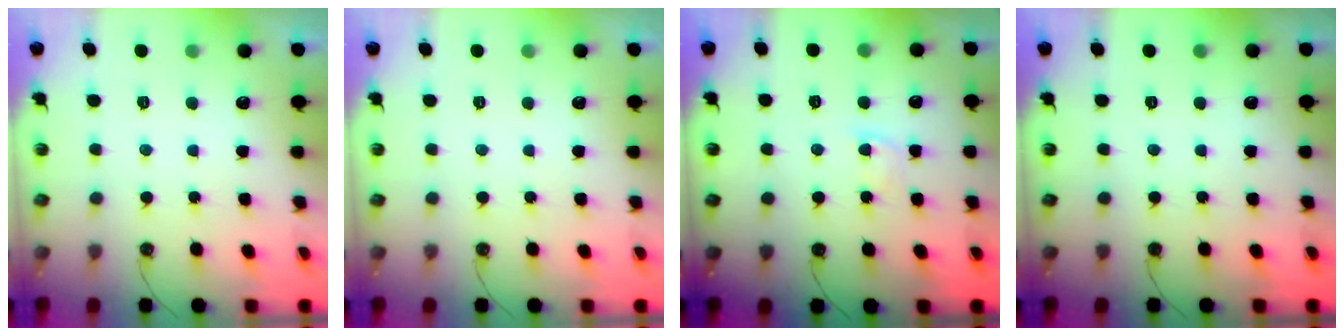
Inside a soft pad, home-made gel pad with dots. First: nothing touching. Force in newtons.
{"total": 0.0}
{"total": 1.5, "press": 1.4, "slide": 0.3}
{"total": 0.0}